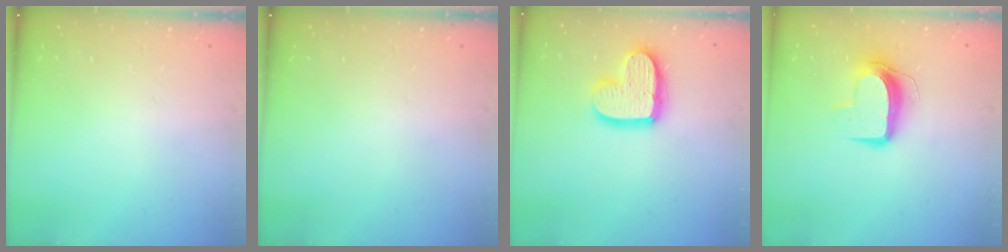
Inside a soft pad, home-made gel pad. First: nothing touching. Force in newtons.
{"total": 0.0}
{"total": 14.5, "press": 14.4, "slide": 1.3}
{"total": 10.4, "press": 10.4, "slide": 0.6}